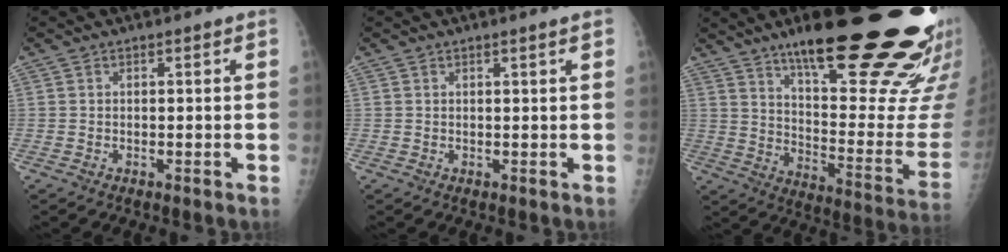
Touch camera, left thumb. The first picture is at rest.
{"total": 1.8, "force": [1.2, -0.2, 1.3], "torque": [-0.017, 0.001, 0.018]}
{"total": 30.4, "force": [20.6, 7.2, 21.1], "torque": [-0.246, -0.091, 0.296]}